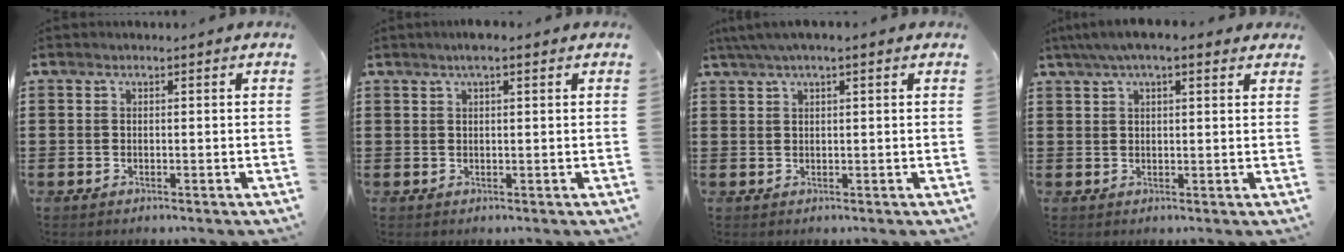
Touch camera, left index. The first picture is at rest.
{"total": 2.2, "force": [1.3, 0.2, 1.7], "torque": [-0.034, 0.004, 0.022]}
{"total": 2.4, "force": [1.4, 0.2, 2.0], "torque": [-0.039, 0.002, 0.025]}
{"total": 4.6, "force": [3.1, 0.9, 3.3], "torque": [-0.069, 0.007, 0.055]}